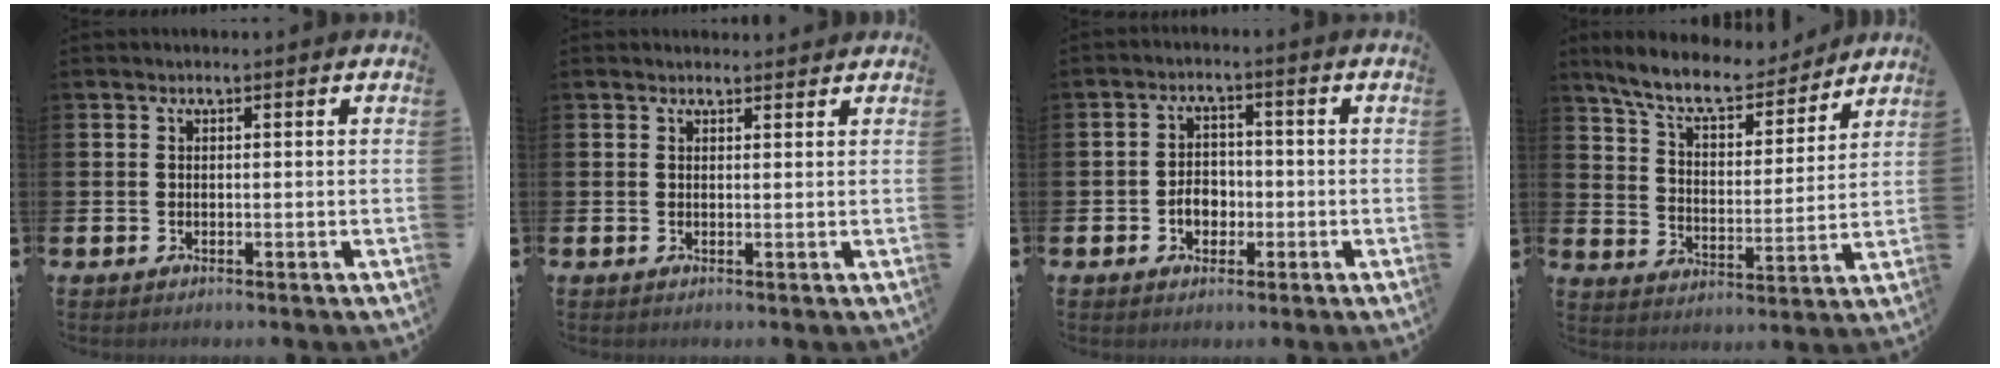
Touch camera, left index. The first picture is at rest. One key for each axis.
{"total": 1.0, "fx": 1.0, "fy": 0.3, "fz": 0.1, "tx": 0.006, "ty": -0.001, "tz": 0.017}
{"total": 3.5, "fx": -1.0, "fy": 2.6, "fz": 2.1, "tx": -0.023, "ty": -0.003, "tz": -0.025}
{"total": 9.3, "fx": 8.4, "fy": 2.2, "fz": 3.3, "tx": -0.096, "ty": -0.050, "tz": 0.147}